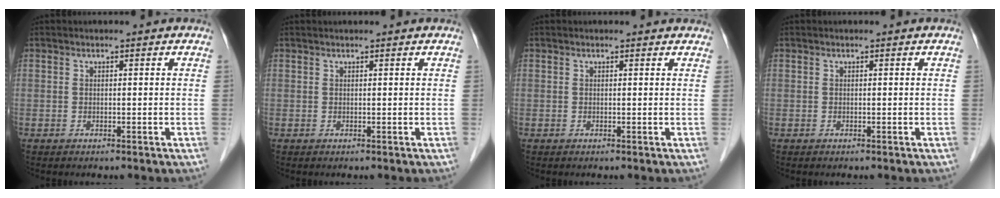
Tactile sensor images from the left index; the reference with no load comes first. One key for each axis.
{"total": 1.3, "fx": 1.2, "fy": 0.0, "fz": 0.5, "tx": -0.007, "ty": 0.021, "tz": 0.022}
{"total": 2.0, "fx": 1.9, "fy": 0.4, "fz": 0.3, "tx": -0.013, "ty": 0.015, "tz": 0.017}
{"total": 0.0}